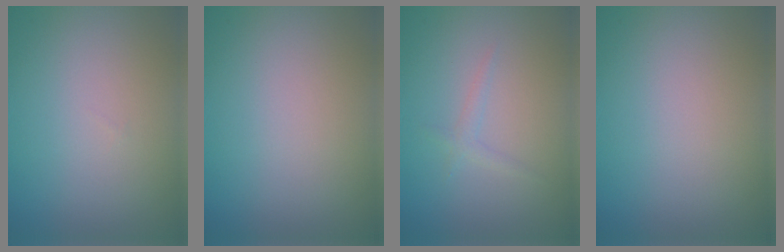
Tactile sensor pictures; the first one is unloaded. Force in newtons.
{"total": 0.0}
{"total": 0.9, "press": 0.9, "slide": 0.1}
{"total": 0.0}